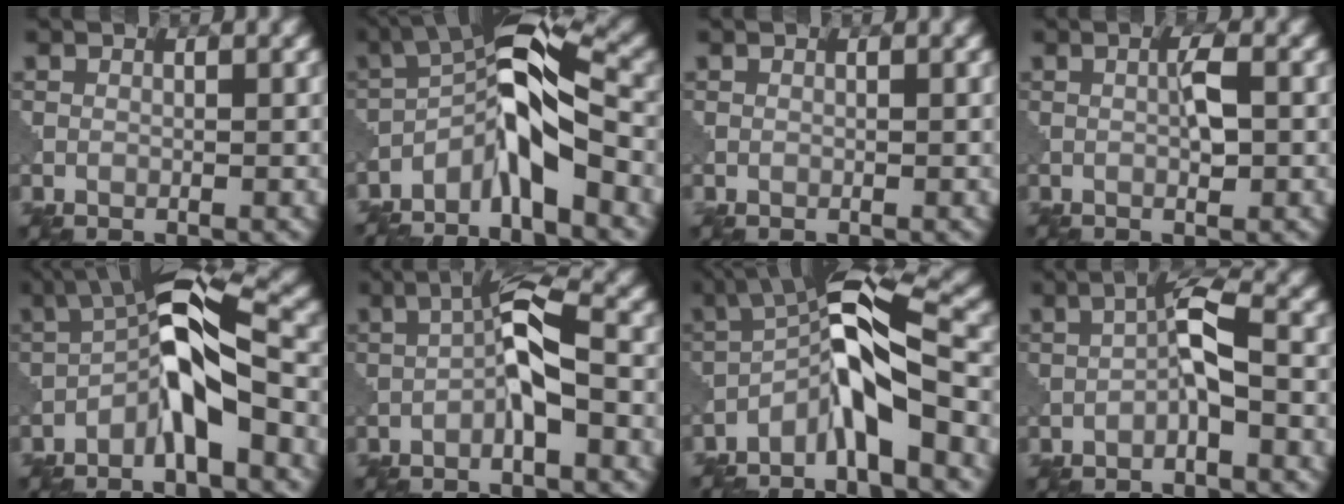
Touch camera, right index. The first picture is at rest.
{"total": 9.0, "force": [-4.7, 2.1, 7.4], "torque": [-0.121, 0.018, -0.100]}
{"total": 0.0}
{"total": 1.8, "force": [0.0, 0.2, 1.8], "torque": [-0.033, 0.003, -0.002]}
{"total": 7.9, "force": [-2.6, 2.2, 7.1], "torque": [-0.116, 0.027, -0.061]}
{"total": 4.6, "force": [-1.3, 1.0, 4.3], "torque": [-0.079, 0.017, -0.033]}
{"total": 8.5, "force": [-3.9, 1.7, 7.4], "torque": [-0.125, 0.019, -0.090]}
{"total": 3.2, "force": [-0.8, 0.6, 3.1], "torque": [-0.057, 0.015, -0.020]}